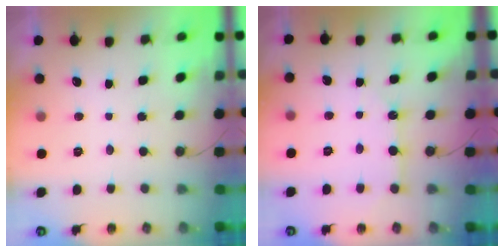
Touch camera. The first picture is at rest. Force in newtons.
{"total": 6.1, "press": 6.1, "slide": 0.1}